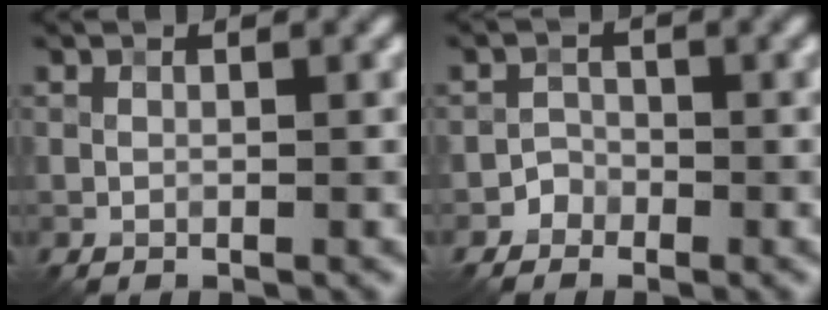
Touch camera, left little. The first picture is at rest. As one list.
[{"total": 1.3, "force": [-0.8, 0.9, -0.1], "torque": [0.012, 0.007, -0.015]}]